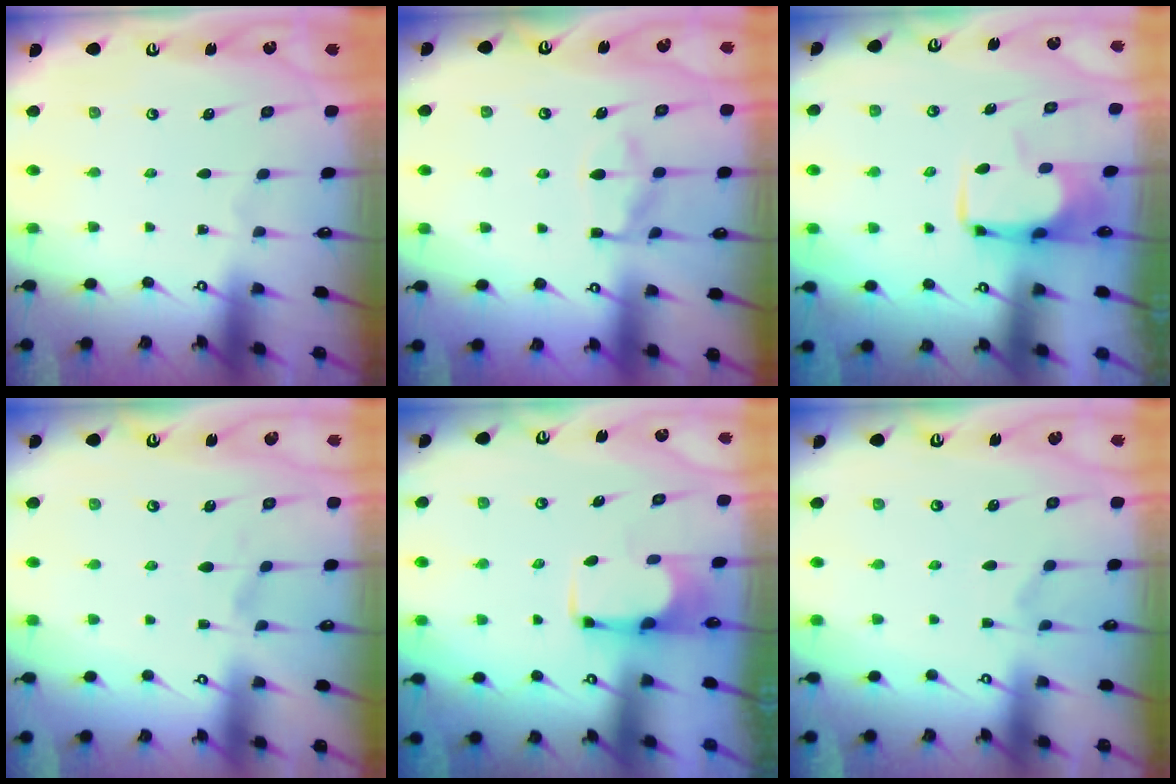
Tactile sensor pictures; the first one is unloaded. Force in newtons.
{"total": 10.9, "press": 10.8, "slide": 1.4}
{"total": 2.2, "press": 2.1, "slide": 0.7}
{"total": 2.4, "press": 2.1, "slide": 1.1}
{"total": 1.8, "press": 1.5, "slide": 0.9}
{"total": 1.1, "press": 0.1, "slide": 1.1}